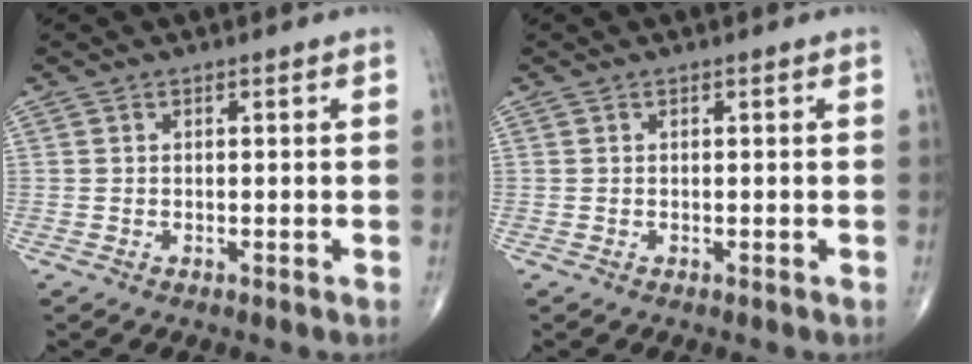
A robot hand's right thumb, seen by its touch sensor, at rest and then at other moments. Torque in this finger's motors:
{"motor_torque": [0.00, 0.00, -0.01, 0.01, 0.01]}